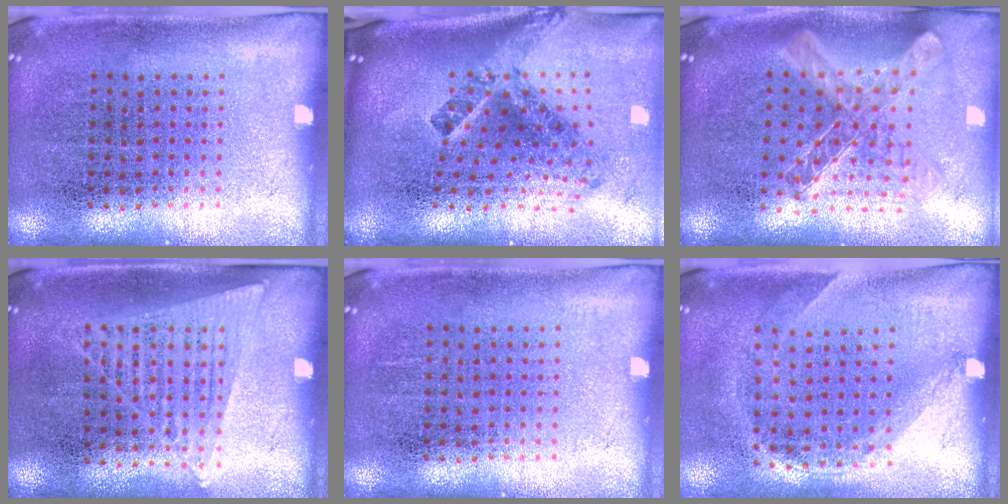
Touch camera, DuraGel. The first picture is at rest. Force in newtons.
{"total": 2.9, "press": 1.8, "slide": 2.3}
{"total": 1.1, "press": 1.0, "slide": 0.3}
{"total": 1.2, "press": 1.1, "slide": 0.5}
{"total": 0.0}
{"total": 1.4, "press": 1.0, "slide": 1.0}